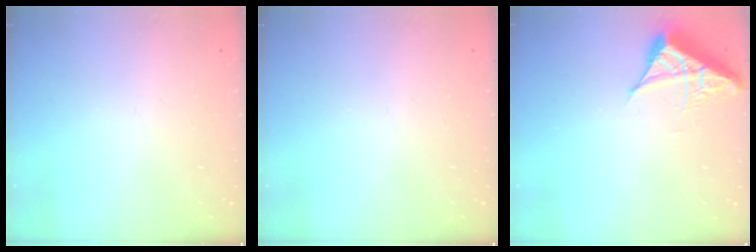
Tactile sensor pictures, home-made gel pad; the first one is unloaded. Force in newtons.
{"total": 0.0}
{"total": 6.9, "press": 6.8, "slide": 0.6}